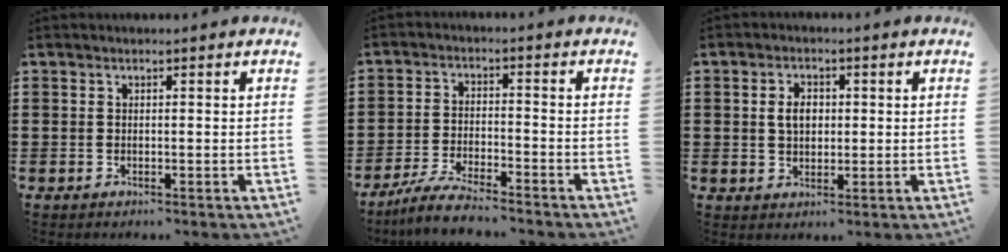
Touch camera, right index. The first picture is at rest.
{"total": 5.2, "force": [-4.9, 0.2, 1.8], "torque": [-0.051, -0.008, -0.099]}
{"total": 3.4, "force": [0.4, 2.3, 2.5], "torque": [-0.046, 0.009, 0.003]}